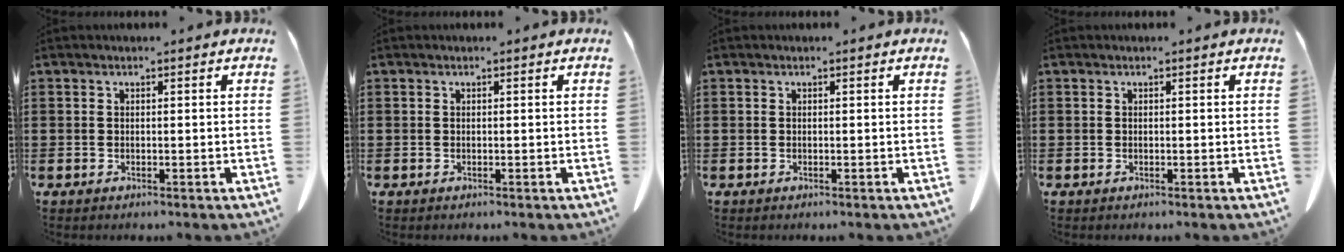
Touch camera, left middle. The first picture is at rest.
{"total": 0.0}
{"total": 0.0}
{"total": 0.0}